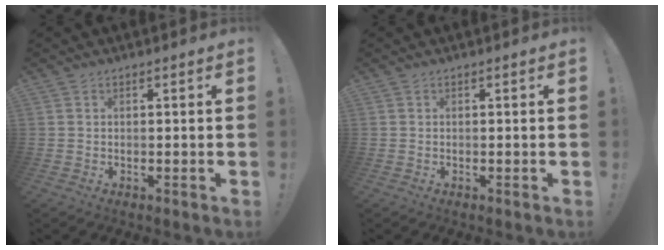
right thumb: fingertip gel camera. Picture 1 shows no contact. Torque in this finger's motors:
{"motor_torque": [0.02, 0.01, -0.01, 0.03, 0.01]}